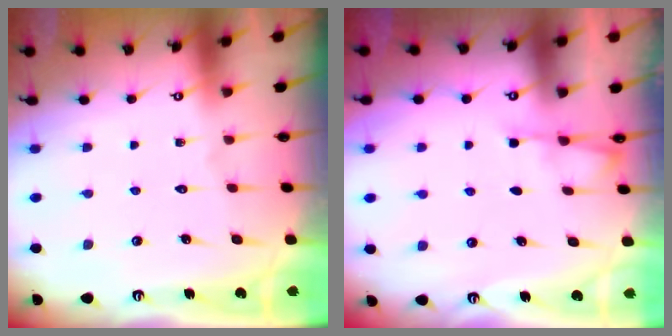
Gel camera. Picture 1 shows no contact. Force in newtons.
{"total": 2.3, "press": 2.3, "slide": 0.4}